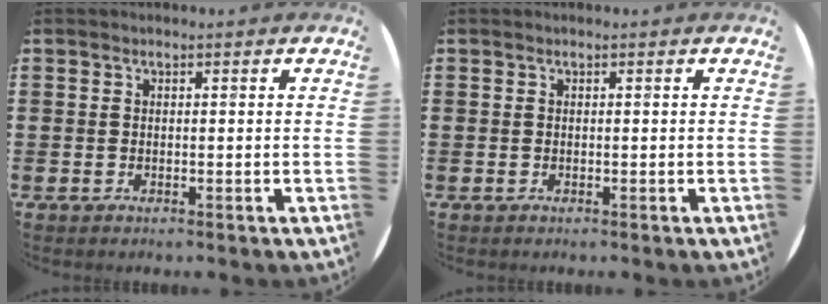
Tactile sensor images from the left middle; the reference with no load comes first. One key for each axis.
{"total": 0.0}